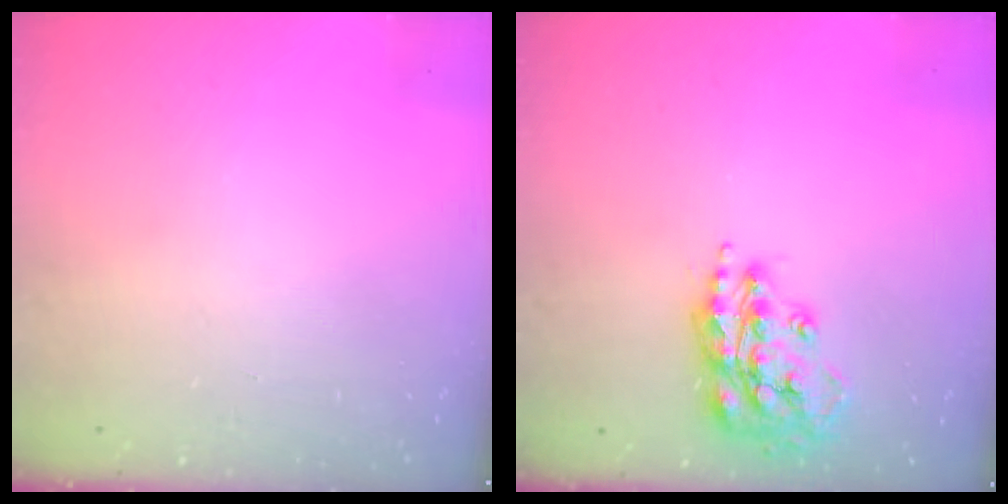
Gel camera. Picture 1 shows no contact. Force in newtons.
{"total": 17.4, "press": 17.4, "slide": 1.4}